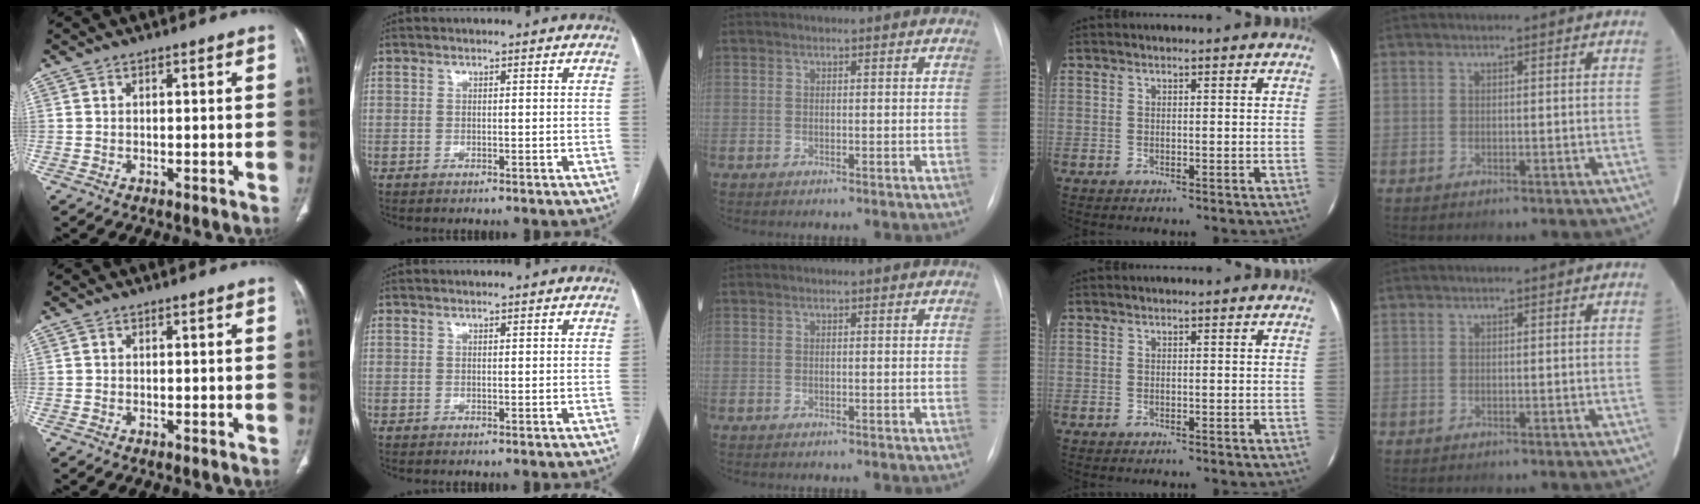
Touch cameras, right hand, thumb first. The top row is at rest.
{}